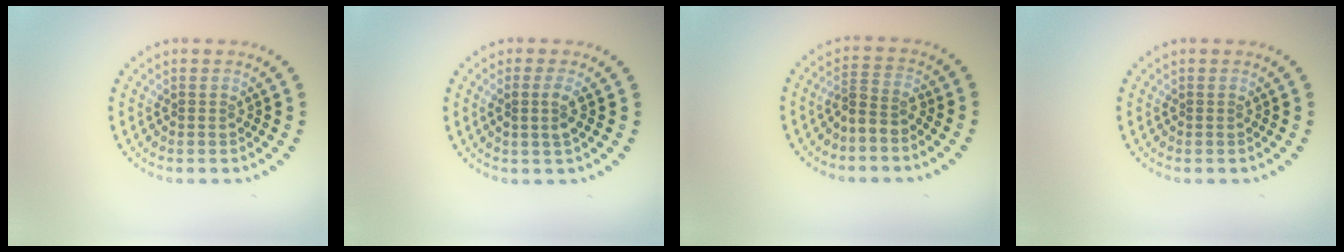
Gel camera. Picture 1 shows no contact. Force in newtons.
{"total": 1.4, "press": 1.2, "slide": 0.6}
{"total": 2.0, "press": 1.4, "slide": 1.4}
{"total": 0.0}